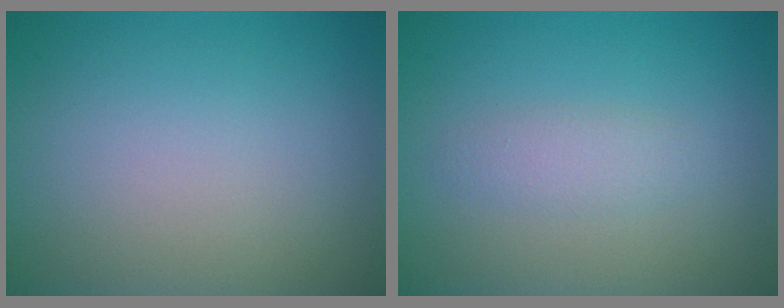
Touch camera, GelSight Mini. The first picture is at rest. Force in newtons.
{"total": 1.6, "press": 1.6, "slide": 0.0}